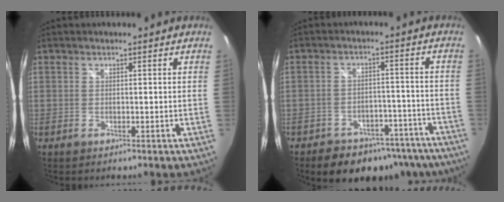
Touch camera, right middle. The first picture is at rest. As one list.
[{"total": 17.1, "force": [-13.0, 9.0, 6.5], "torque": [-0.128, 0.019, -0.147]}]